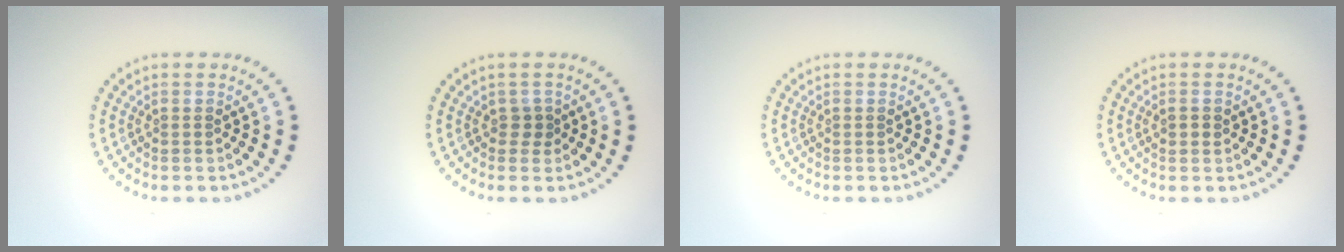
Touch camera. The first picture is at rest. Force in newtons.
{"total": 1.2, "press": 0.8, "slide": 0.8}
{"total": 0.0}
{"total": 1.1, "press": 1.0, "slide": 0.3}